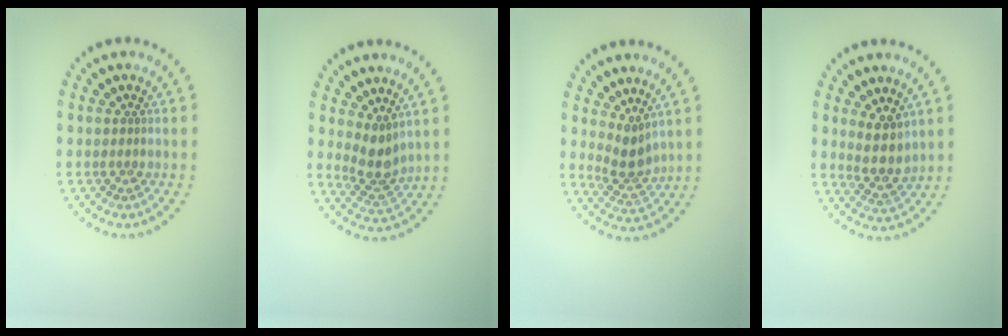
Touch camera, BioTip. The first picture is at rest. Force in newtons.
{"total": 2.6, "press": 1.9, "slide": 1.7}
{"total": 2.4, "press": 1.8, "slide": 1.7}
{"total": 3.0, "press": 2.6, "slide": 1.4}